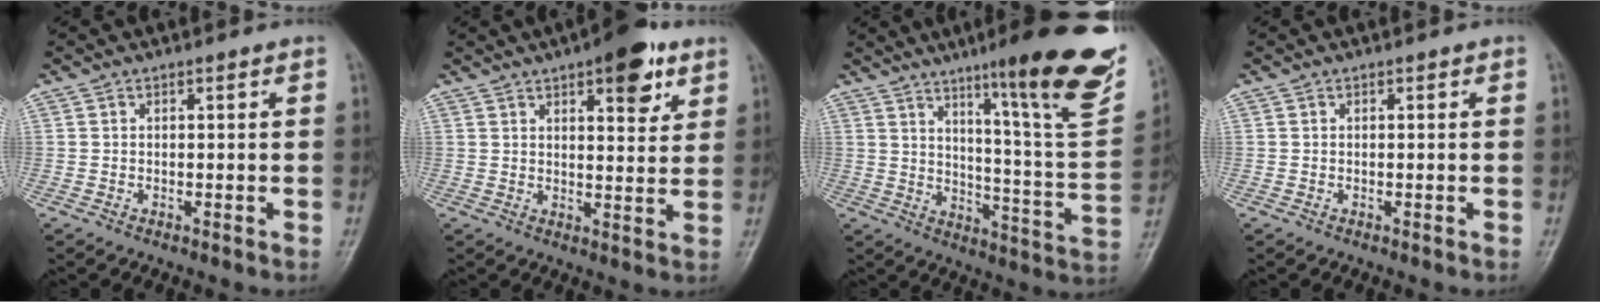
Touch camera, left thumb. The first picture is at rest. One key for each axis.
{"total": 10.0, "fx": 5.5, "fy": 3.8, "fz": 7.4, "tx": -0.076, "ty": -0.022, "tz": 0.071}
{"total": 23.7, "fx": 14.2, "fy": 2.7, "fz": 18.8, "tx": -0.233, "ty": -0.070, "tz": 0.206}
{"total": 0.0}